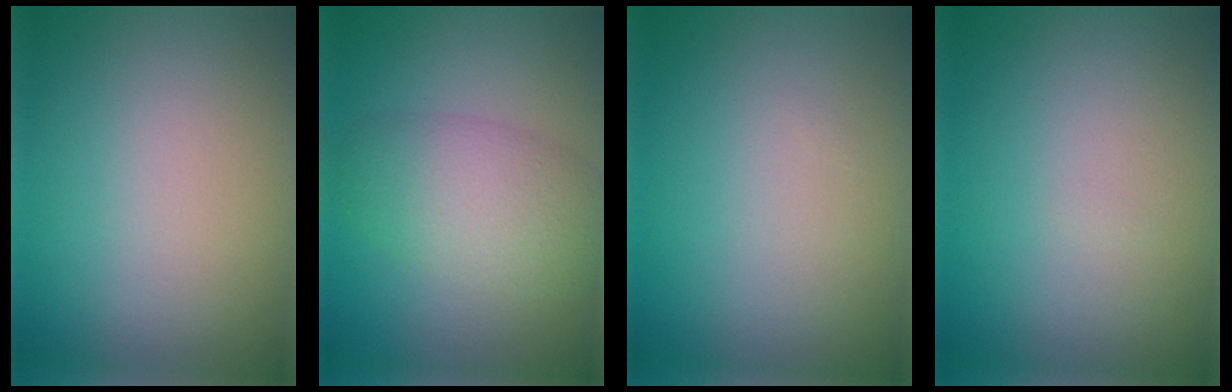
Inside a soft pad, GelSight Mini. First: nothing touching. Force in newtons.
{"total": 5.2, "press": 5.2, "slide": 0.4}
{"total": 0.0}
{"total": 0.0}